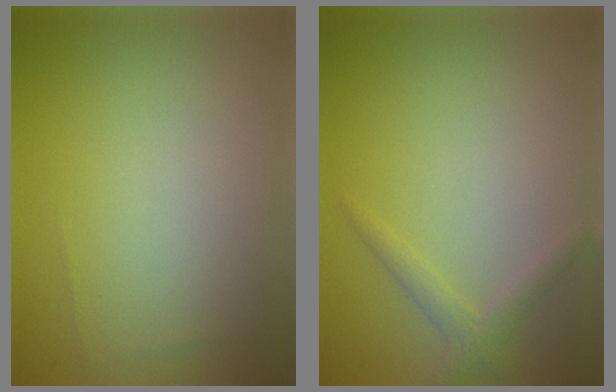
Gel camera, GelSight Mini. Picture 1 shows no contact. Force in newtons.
{"total": 1.6, "press": 1.6, "slide": 0.1}